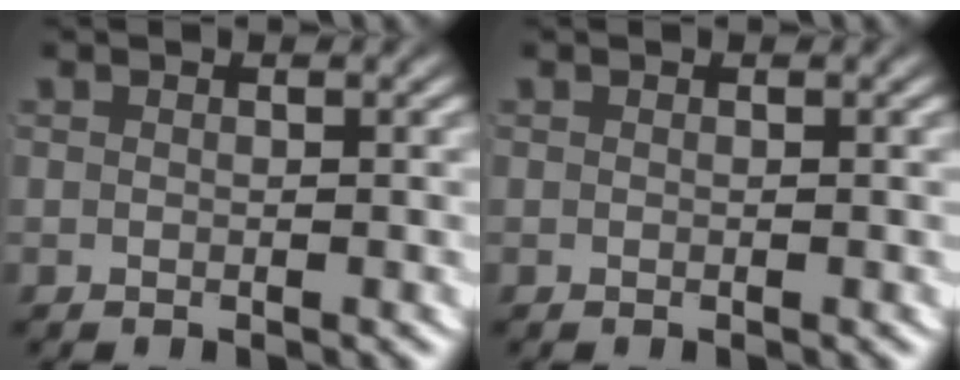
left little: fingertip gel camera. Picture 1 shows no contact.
{"total": 0.0}